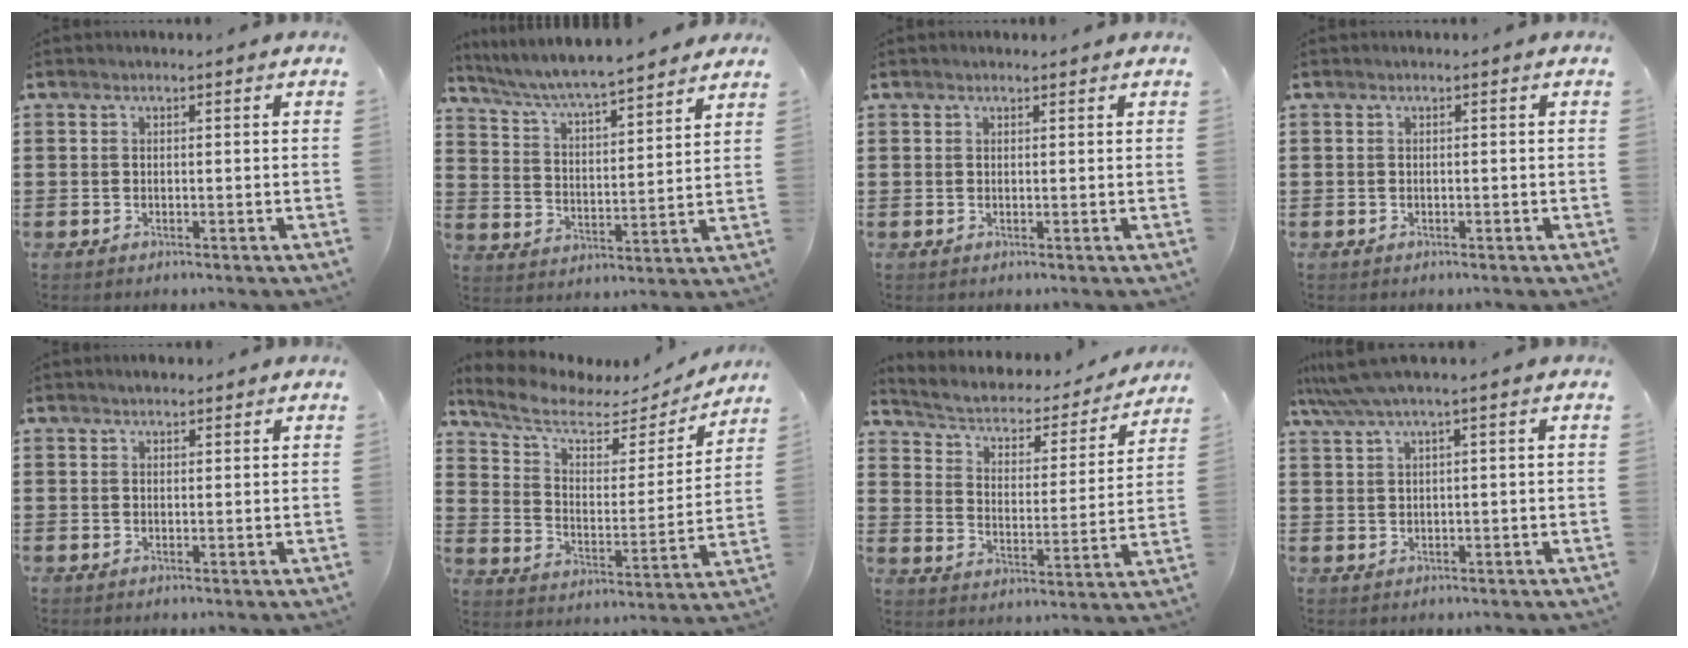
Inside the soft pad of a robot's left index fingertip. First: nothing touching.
{"total": 5.5, "force": [5.3, -0.1, 1.6], "torque": [-0.055, -0.036, 0.087]}
{"total": 0.6, "force": [0.5, 0.2, 0.2], "torque": [-0.005, 0.001, 0.011]}
{"total": 0.0}
{"total": 1.0, "force": [1.0, 0.3, 0.2], "torque": [-0.005, 0.003, 0.019]}
{"total": 7.2, "force": [5.5, 2.8, 3.8], "torque": [-0.099, -0.028, 0.092]}
{"total": 3.0, "force": [2.4, 1.5, 1.1], "torque": [-0.039, -0.022, 0.029]}
{"total": 3.5, "force": [1.7, -0.2, 3.1], "torque": [-0.070, -0.005, 0.027]}